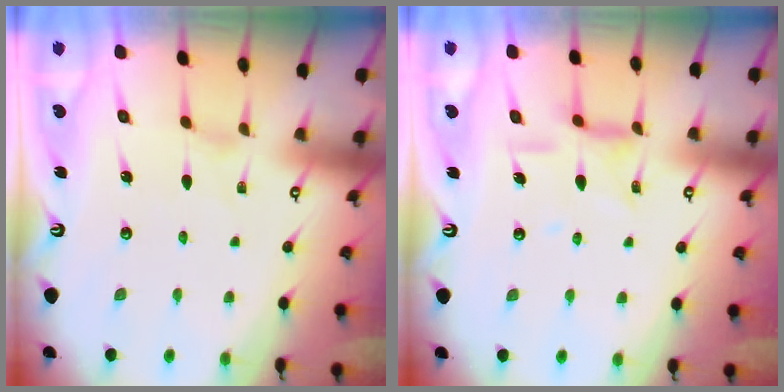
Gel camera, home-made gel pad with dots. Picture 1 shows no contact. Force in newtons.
{"total": 9.3, "press": 9.3, "slide": 0.8}